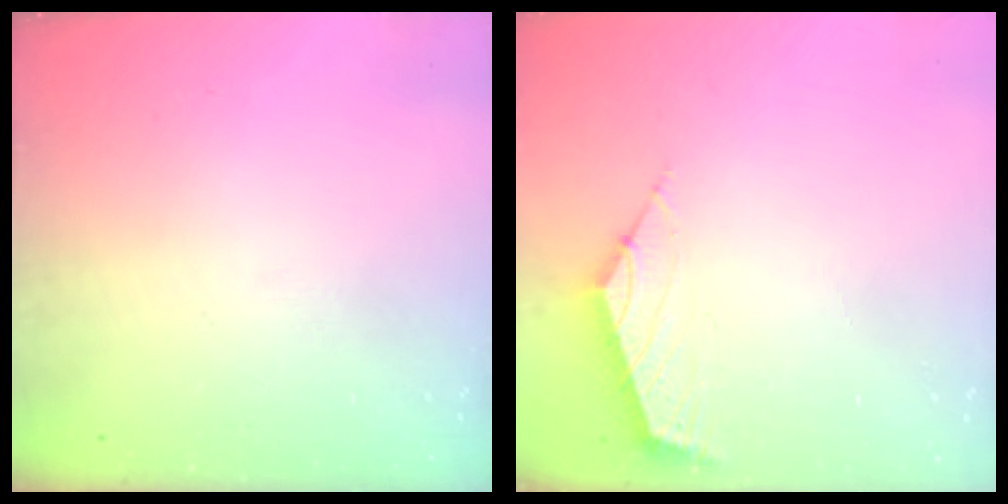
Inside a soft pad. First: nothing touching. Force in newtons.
{"total": 2.6, "press": 2.5, "slide": 0.6}